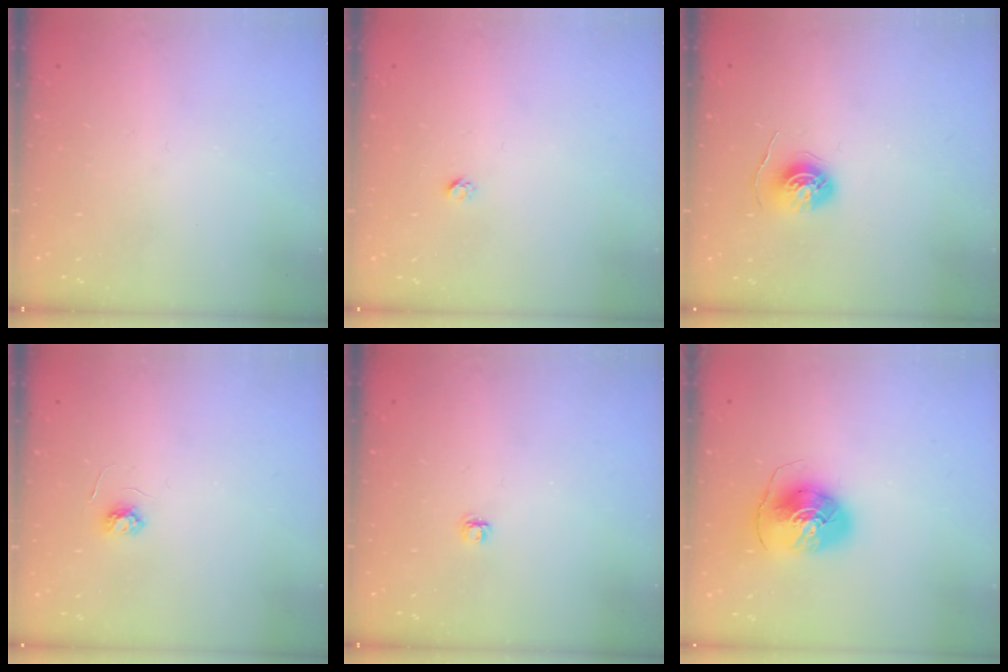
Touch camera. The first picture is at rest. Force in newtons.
{"total": 1.9, "press": 1.9, "slide": 0.1}
{"total": 5.7, "press": 5.7, "slide": 0.5}
{"total": 3.6, "press": 3.6, "slide": 0.5}
{"total": 4.1, "press": 4.1, "slide": 0.5}
{"total": 9.5, "press": 9.4, "slide": 1.3}